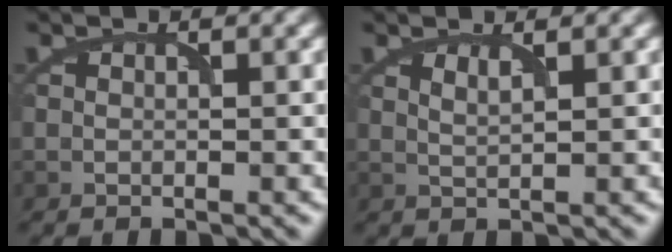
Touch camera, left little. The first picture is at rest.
{"total": 1.1, "force": [0.7, 0.2, 0.8], "torque": [-0.017, -0.002, 0.013]}